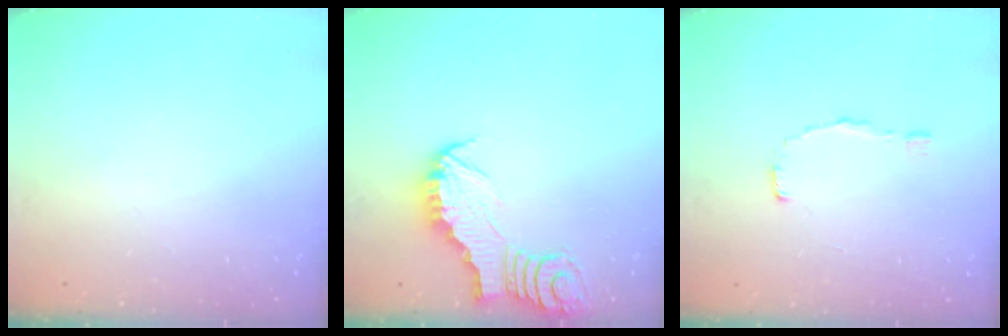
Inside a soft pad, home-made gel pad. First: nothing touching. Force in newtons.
{"total": 2.9, "press": 2.9, "slide": 0.2}
{"total": 3.3, "press": 3.2, "slide": 0.3}